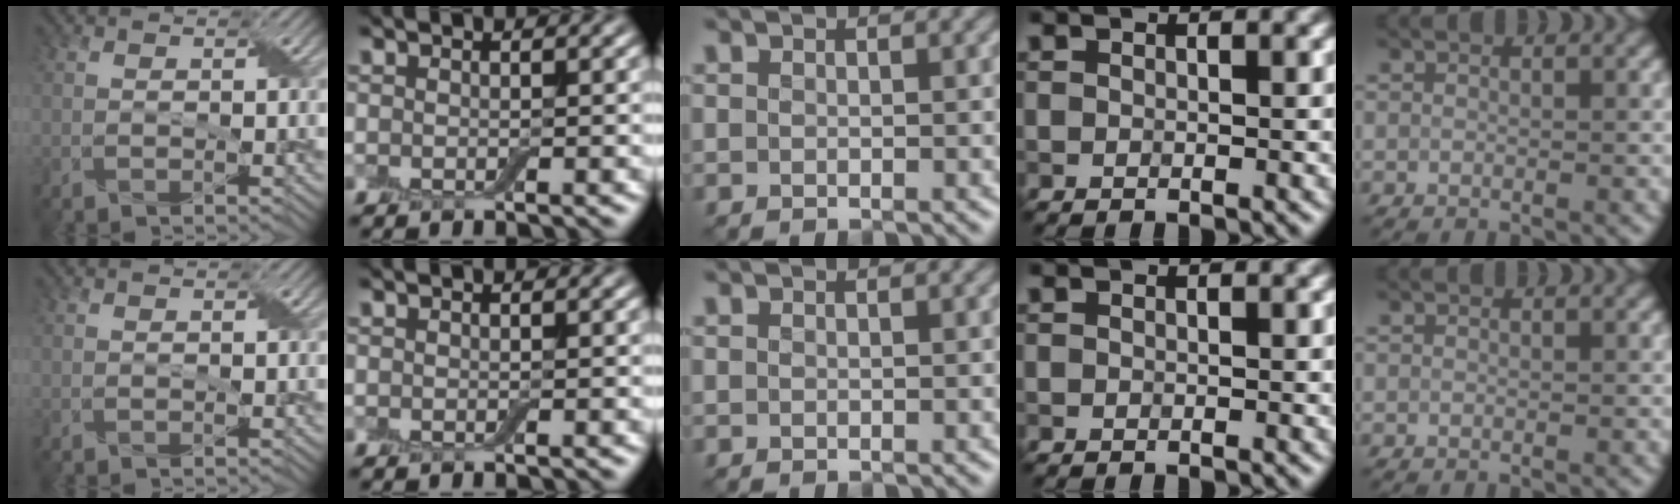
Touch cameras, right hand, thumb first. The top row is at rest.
{}